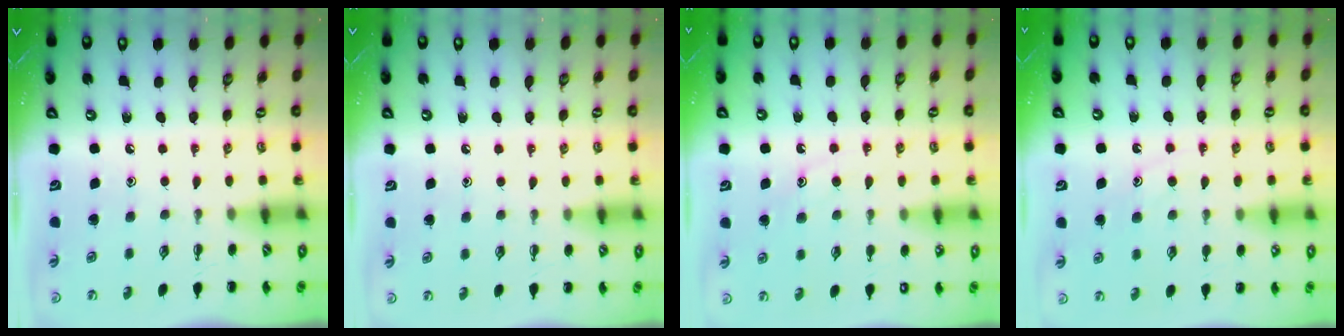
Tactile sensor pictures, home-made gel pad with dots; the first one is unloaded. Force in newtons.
{"total": 5.0, "press": 4.7, "slide": 1.7}
{"total": 9.7, "press": 9.6, "slide": 1.2}
{"total": 10.5, "press": 10.4, "slide": 1.1}